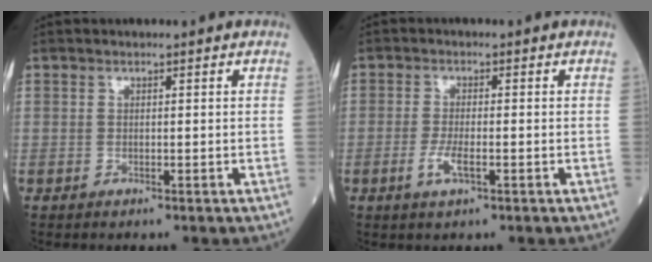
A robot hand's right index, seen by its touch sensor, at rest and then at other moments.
{"total": 3.2, "force": [-1.1, 0.8, 2.9], "torque": [-0.064, -0.002, -0.020]}